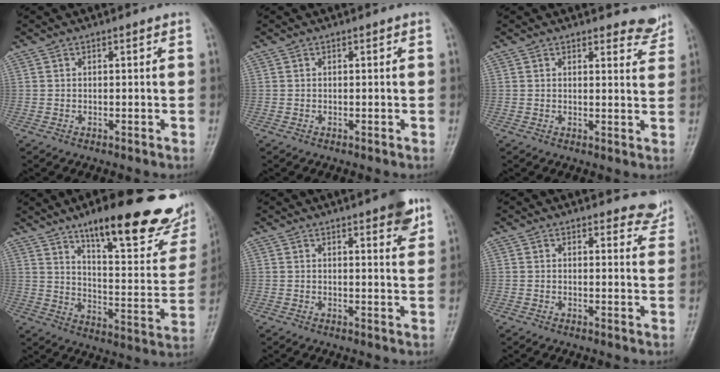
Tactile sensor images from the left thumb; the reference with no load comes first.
{"total": 0.0}
{"total": 4.2, "force": [4.0, 1.3, 0.5], "torque": [0.017, -0.032, 0.035]}
{"total": 27.2, "force": [17.9, 7.6, 19.1], "torque": [-0.222, -0.078, 0.257]}
{"total": 5.9, "force": [3.6, 1.5, 4.4], "torque": [-0.044, -0.017, 0.042]}
{"total": 4.3, "force": [4.0, 1.5, 0.2], "torque": [0.028, -0.030, 0.028]}